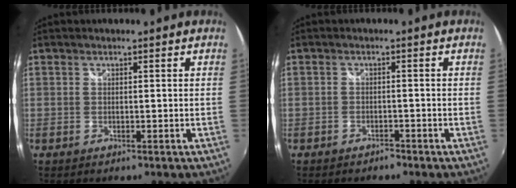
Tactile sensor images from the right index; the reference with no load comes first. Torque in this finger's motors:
{"motor_torque": [0.18, -0.15, 0.06, -0.01]}